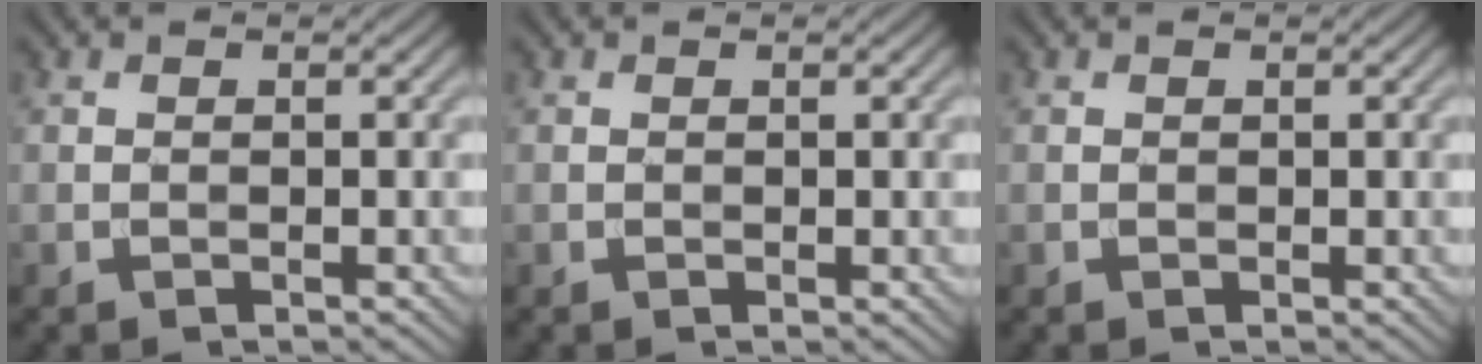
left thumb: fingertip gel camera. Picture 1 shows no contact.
{"total": 0.0}
{"total": 0.0}